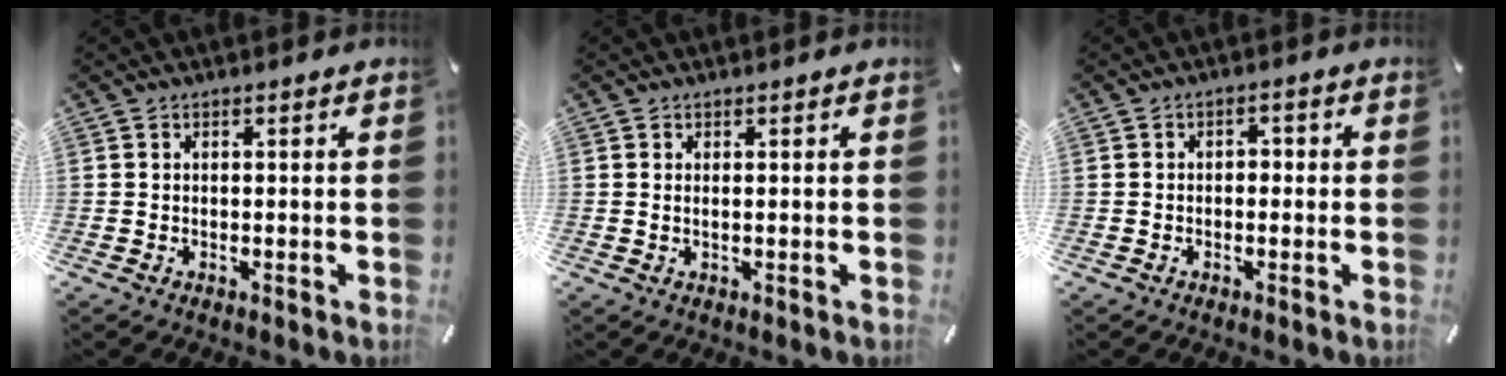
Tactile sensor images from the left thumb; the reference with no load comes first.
{"total": 0.9, "force": [0.2, 0.0, 0.9], "torque": [-0.018, -0.002, 0.004]}
{"total": 1.9, "force": [-1.1, 1.2, 1.0], "torque": [-0.019, 0.011, -0.025]}